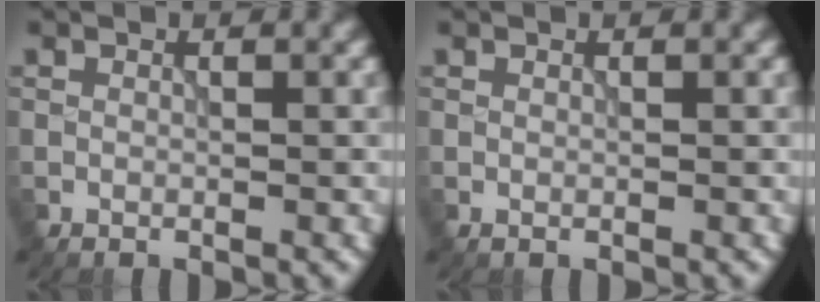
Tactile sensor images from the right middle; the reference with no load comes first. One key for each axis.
{"total": 0.0}